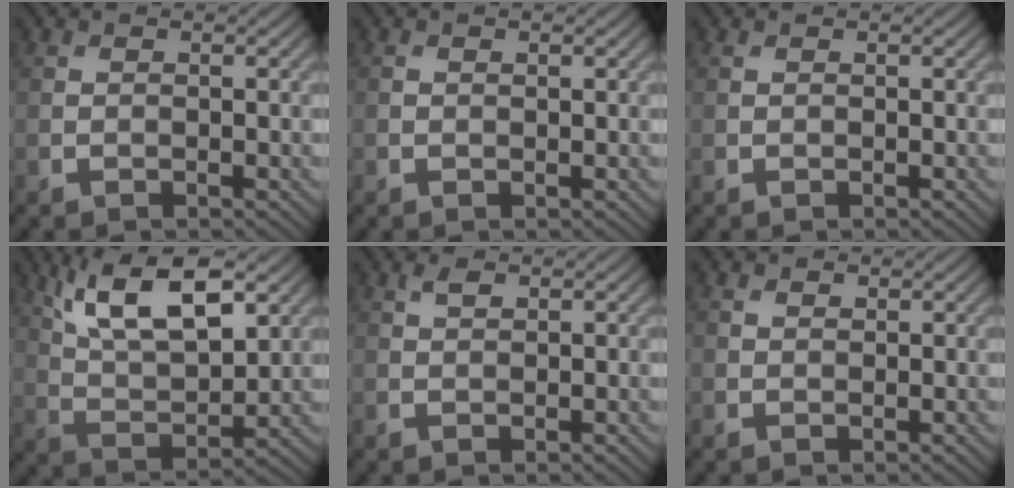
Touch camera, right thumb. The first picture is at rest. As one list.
[{"total": 0.5, "force": [0.2, 0.2, 0.4], "torque": [-0.006, -0.001, 0.002]}, {"total": 0.0}, {"total": 12.5, "force": [6.3, 5.0, 9.5], "torque": [-0.196, 0.001, 0.116]}, {"total": 1.3, "force": [0.8, 0.6, 0.9], "torque": [-0.020, 0.002, 0.016]}, {"total": 0.9, "force": [0.6, 0.6, 0.3], "torque": [-0.007, 0.000, 0.011]}]